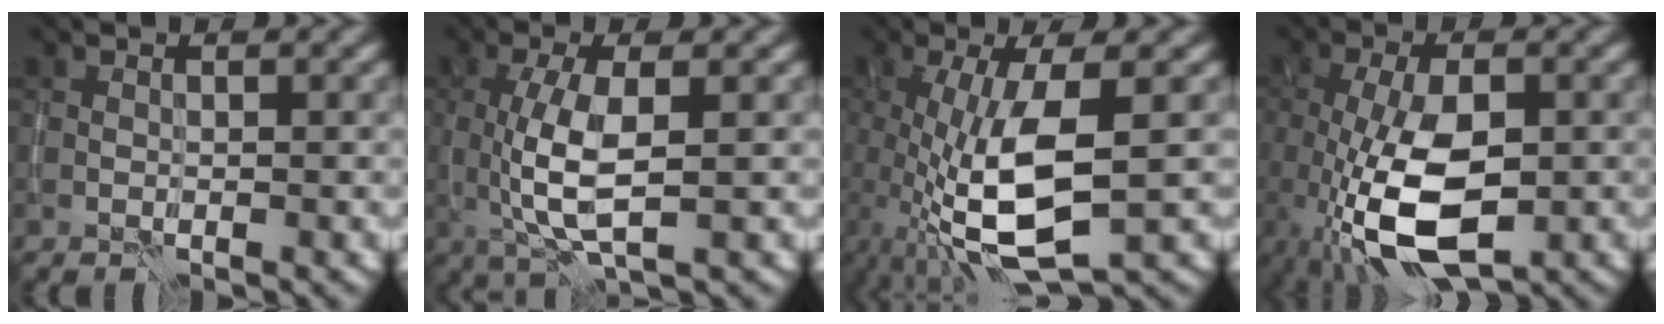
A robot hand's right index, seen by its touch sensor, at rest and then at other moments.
{"total": 5.6, "force": [-0.2, 1.9, 5.2], "torque": [-0.120, -0.007, 0.000]}
{"total": 8.9, "force": [-1.4, 2.9, 8.3], "torque": [-0.175, -0.017, -0.022]}
{"total": 9.1, "force": [-2.7, 3.8, 7.8], "torque": [-0.171, -0.012, -0.047]}